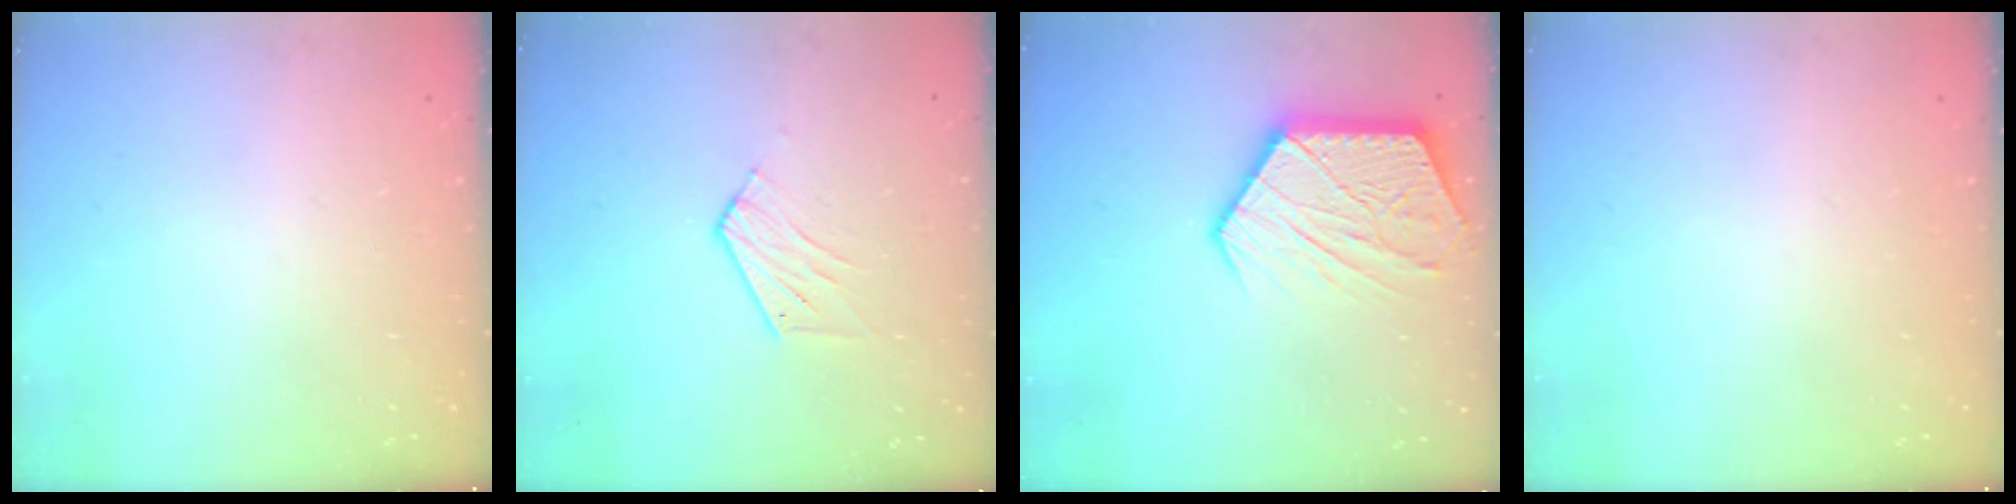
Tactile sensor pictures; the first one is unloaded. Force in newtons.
{"total": 5.3, "press": 5.3, "slide": 0.3}
{"total": 14.5, "press": 14.5, "slide": 1.1}
{"total": 0.0}